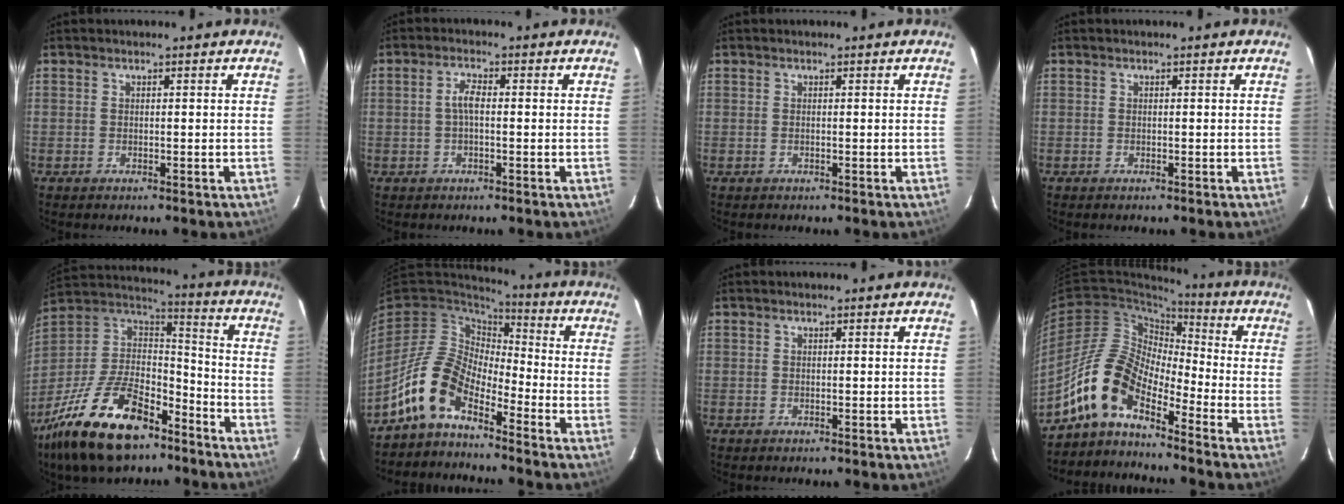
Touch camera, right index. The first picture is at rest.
{"total": 2.6, "force": [-0.2, 0.9, 2.4], "torque": [-0.050, 0.007, -0.003]}
{"total": 0.0}
{"total": 0.0}
{"total": 26.5, "force": [-17.2, 12.5, 15.8], "torque": [-0.327, -0.004, -0.285]}
{"total": 11.7, "force": [-7.5, 5.3, 7.2], "torque": [-0.143, 0.016, -0.160]}
{"total": 0.0}
{"total": 12.0, "force": [-8.5, 4.6, 7.2], "torque": [-0.129, 0.021, -0.182]}